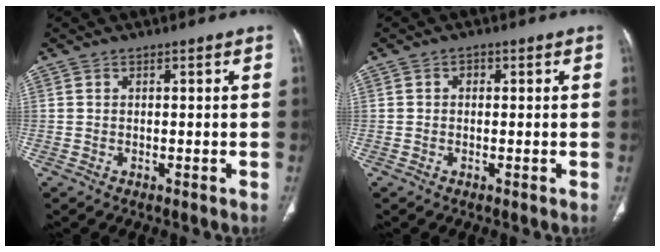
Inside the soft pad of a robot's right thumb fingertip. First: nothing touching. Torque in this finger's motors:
{"motor_torque": [-0.08, 0.32, 0.35, 0.12, -0.01]}